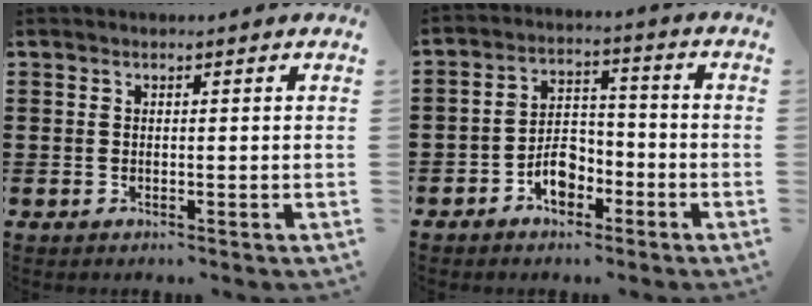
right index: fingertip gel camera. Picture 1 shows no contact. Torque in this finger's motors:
{"motor_torque": [1.56, 0.58, 0.63, 0.04]}